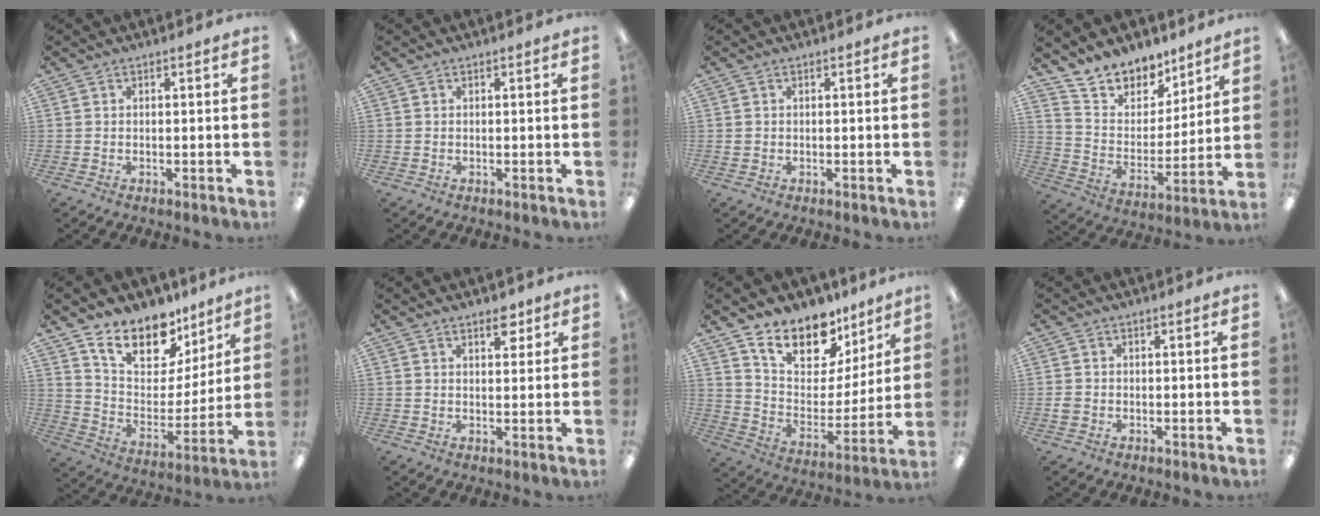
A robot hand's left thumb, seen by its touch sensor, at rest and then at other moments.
{"total": 0.0}
{"total": 0.7, "force": [0.2, 0.6, 0.0], "torque": [-0.001, 0.004, 0.002]}
{"total": 11.9, "force": [10.7, 5.1, 1.1], "torque": [-0.046, -0.092, 0.204]}
{"total": 16.8, "force": [12.4, 8.9, 7.1], "torque": [-0.140, -0.077, 0.226]}
{"total": 4.7, "force": [3.2, 2.2, 2.5], "torque": [-0.016, -0.017, 0.050]}
{"total": 16.3, "force": [12.0, 8.7, 6.7], "torque": [-0.131, -0.077, 0.221]}
{"total": 1.4, "force": [-0.3, 1.2, 0.6], "torque": [-0.011, 0.003, -0.007]}